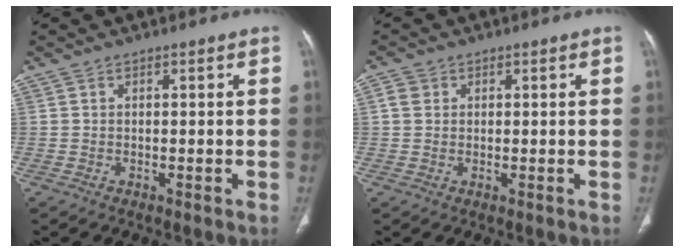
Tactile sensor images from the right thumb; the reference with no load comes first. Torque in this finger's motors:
{"motor_torque": [-0.07, -0.05, 0.21, -0.39, -0.02]}